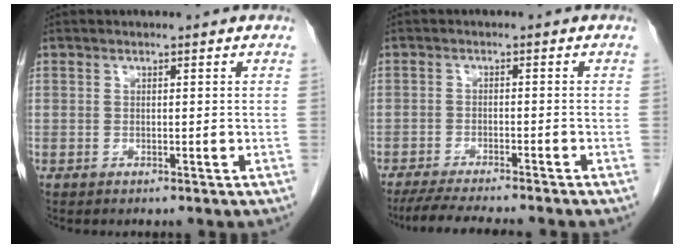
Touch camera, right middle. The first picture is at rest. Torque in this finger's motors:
{"motor_torque": [0.86, -0.77, 0.08, 0.05]}